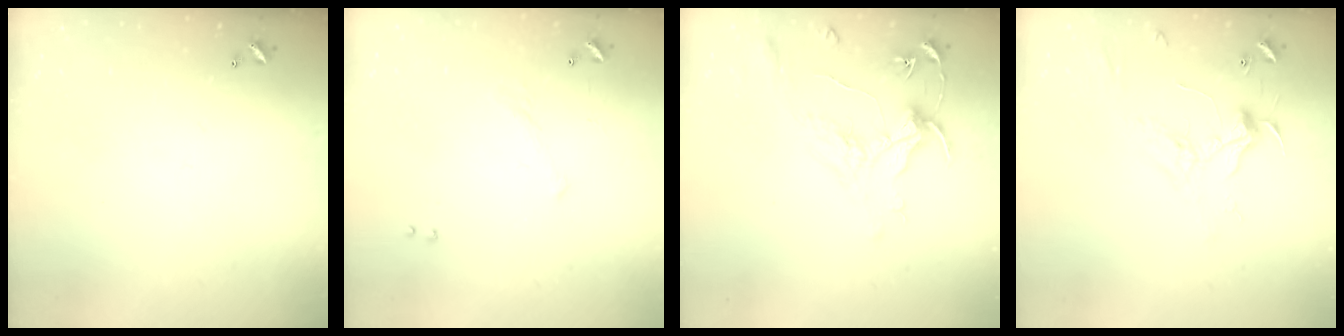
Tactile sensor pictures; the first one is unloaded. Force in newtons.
{"total": 5.8, "press": 5.8, "slide": 0.8}
{"total": 1.6, "press": 1.4, "slide": 0.7}
{"total": 2.4, "press": 2.3, "slide": 0.9}